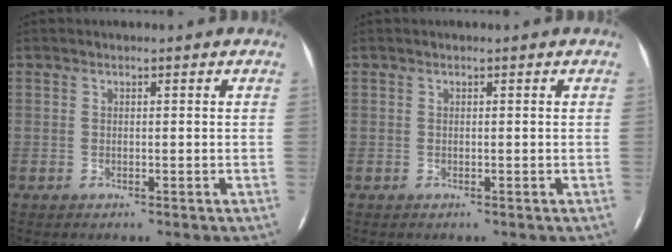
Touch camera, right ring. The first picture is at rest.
{"total": 0.0}